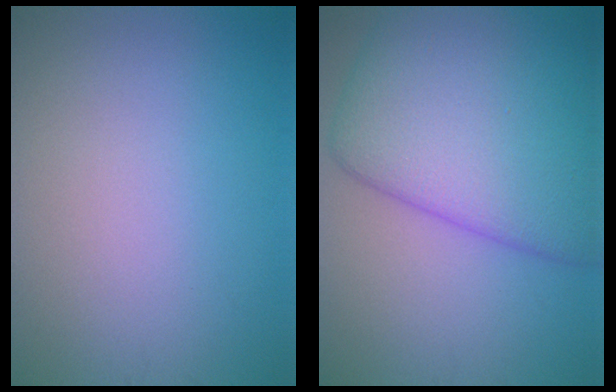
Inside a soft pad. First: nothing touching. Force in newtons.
{"total": 11.3, "press": 11.3, "slide": 0.4}